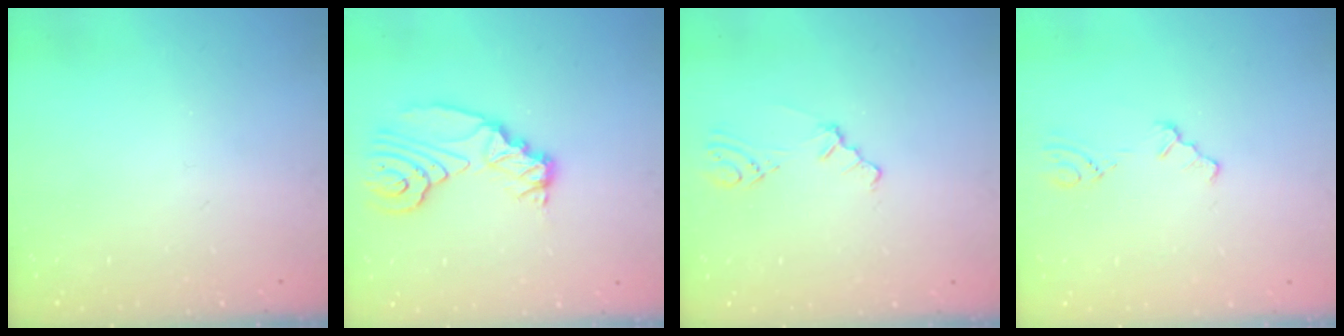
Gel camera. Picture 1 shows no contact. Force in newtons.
{"total": 11.2, "press": 11.1, "slide": 1.3}
{"total": 2.1, "press": 2.0, "slide": 0.7}
{"total": 1.9, "press": 1.9, "slide": 0.3}